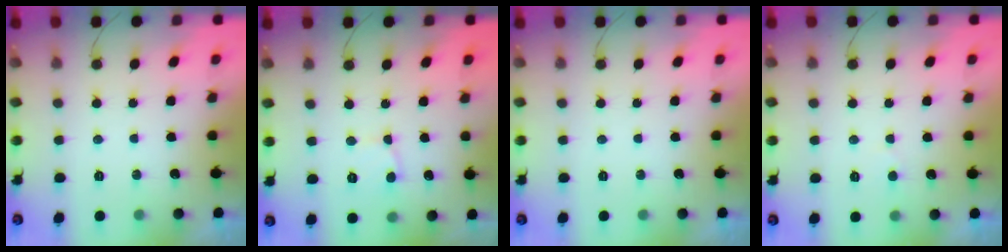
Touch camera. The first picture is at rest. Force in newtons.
{"total": 2.6, "press": 2.6, "slide": 0.1}
{"total": 0.0}
{"total": 3.1, "press": 3.1, "slide": 0.3}